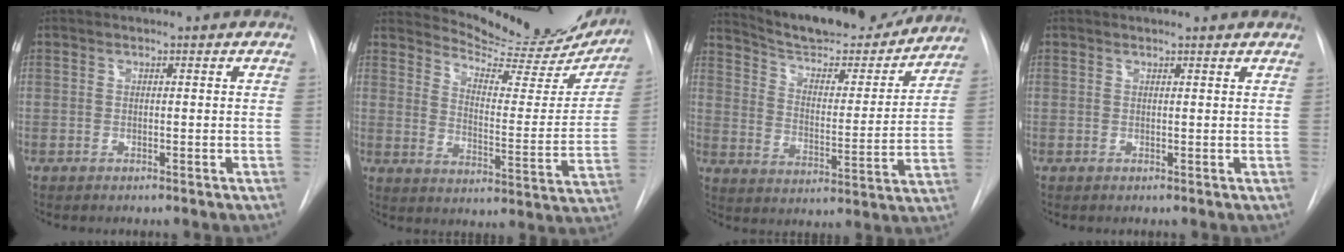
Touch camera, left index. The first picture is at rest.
{"total": 19.5, "force": [18.5, 3.5, 5.1], "torque": [-0.064, -0.076, 0.229]}
{"total": 21.3, "force": [19.4, 4.3, 7.8], "torque": [-0.118, -0.015, 0.276]}
{"total": 2.5, "force": [2.5, 0.1, 0.4], "torque": [-0.012, 0.006, 0.022]}